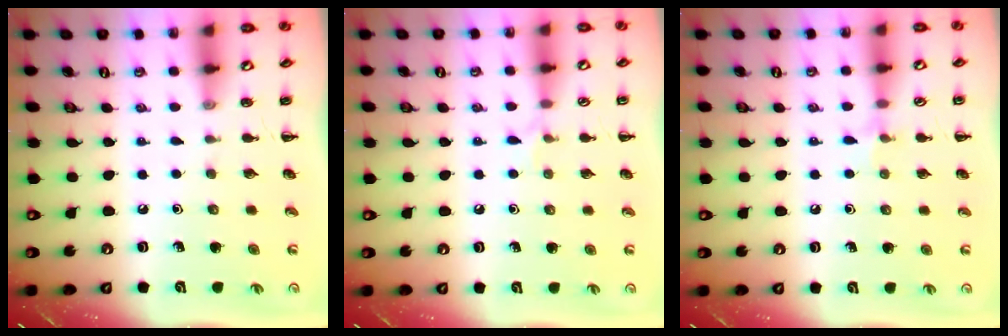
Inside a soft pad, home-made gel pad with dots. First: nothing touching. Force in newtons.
{"total": 4.5, "press": 4.2, "slide": 1.5}
{"total": 4.9, "press": 4.6, "slide": 1.5}